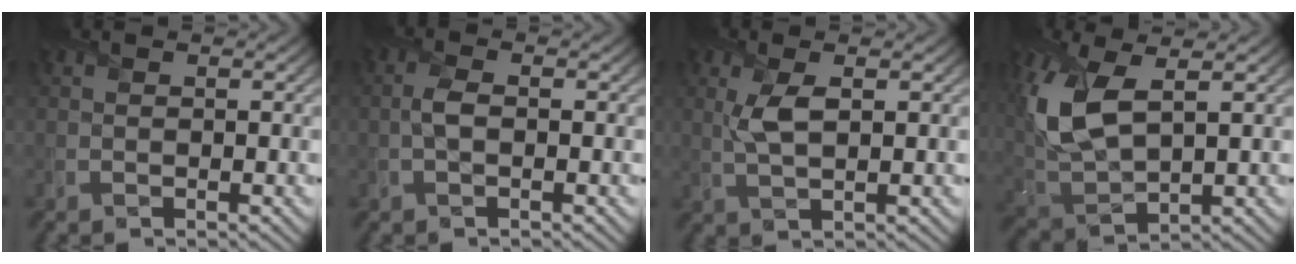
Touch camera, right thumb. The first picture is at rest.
{"total": 1.7, "force": [-0.5, 0.9, 1.4], "torque": [-0.031, 0.002, -0.010]}
{"total": 3.5, "force": [0.9, 1.3, 3.1], "torque": [-0.074, -0.001, 0.020]}
{"total": 10.7, "force": [3.4, 5.2, 8.7], "torque": [-0.230, 0.000, 0.068]}